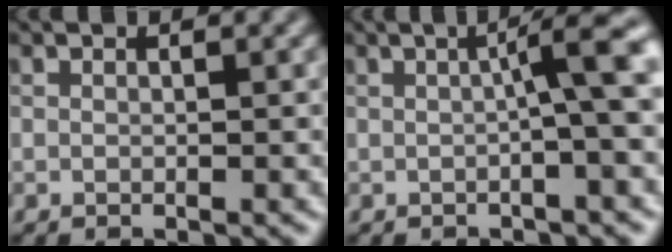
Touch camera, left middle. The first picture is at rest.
{"total": 5.2, "force": [0.3, 0.6, 5.1], "torque": [-0.074, 0.013, -0.003]}